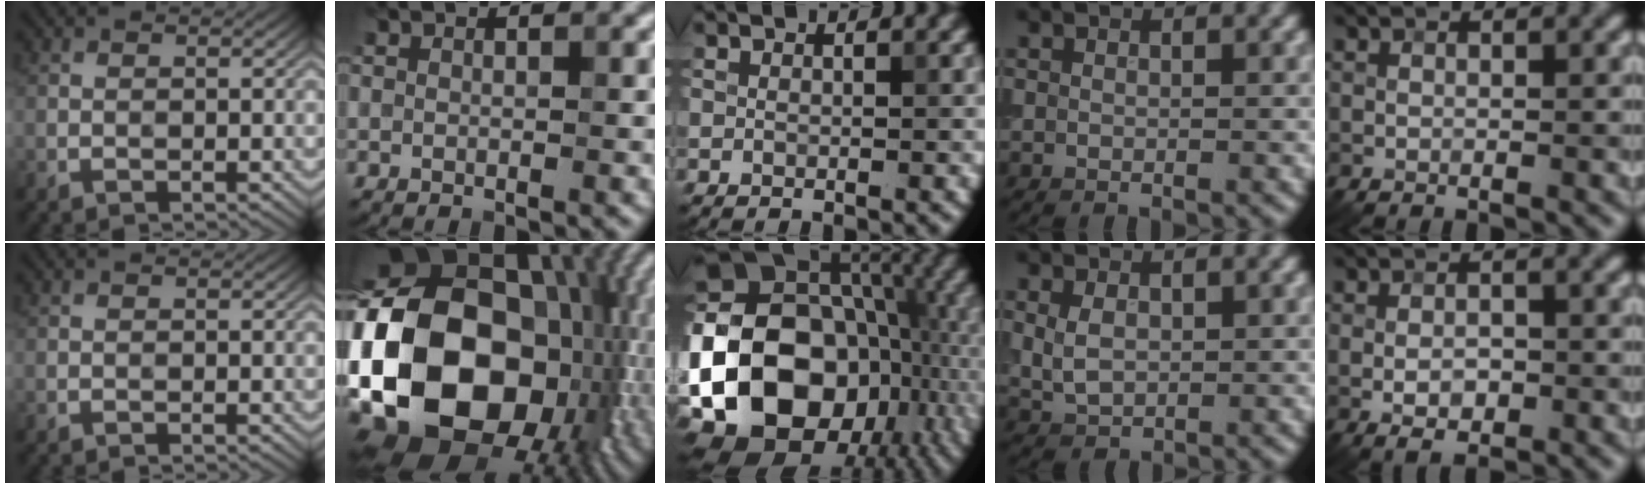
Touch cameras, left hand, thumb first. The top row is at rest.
{"index": {"total": 22.7, "force": [-2.1, 17.6, 14.2], "torque": [-0.289, -0.026, -0.039]}, "middle": {"total": 20.6, "force": [-5.3, 15.5, 12.4], "torque": [-0.256, 0.001, -0.085]}, "ring": {"total": 2.2, "force": [0.4, 1.5, 1.6], "torque": [-0.038, -0.002, 0.014]}, "little": {"total": 2.7, "force": [-0.6, 1.4, 2.2], "torque": [-0.040, 0.000, -0.009]}}